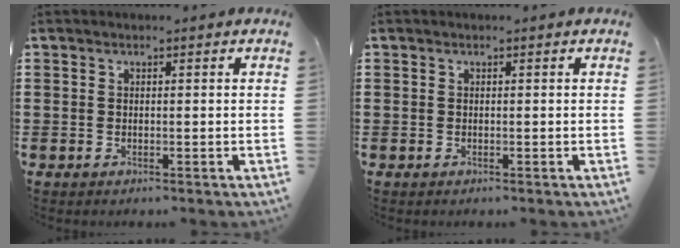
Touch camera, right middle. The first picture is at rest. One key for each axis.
{"total": 0.0}